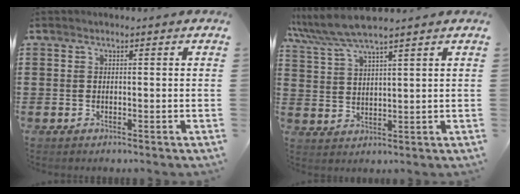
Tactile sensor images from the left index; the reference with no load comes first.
{"total": 6.0, "force": [5.1, 0.3, 3.2], "torque": [-0.076, -0.013, 0.092]}